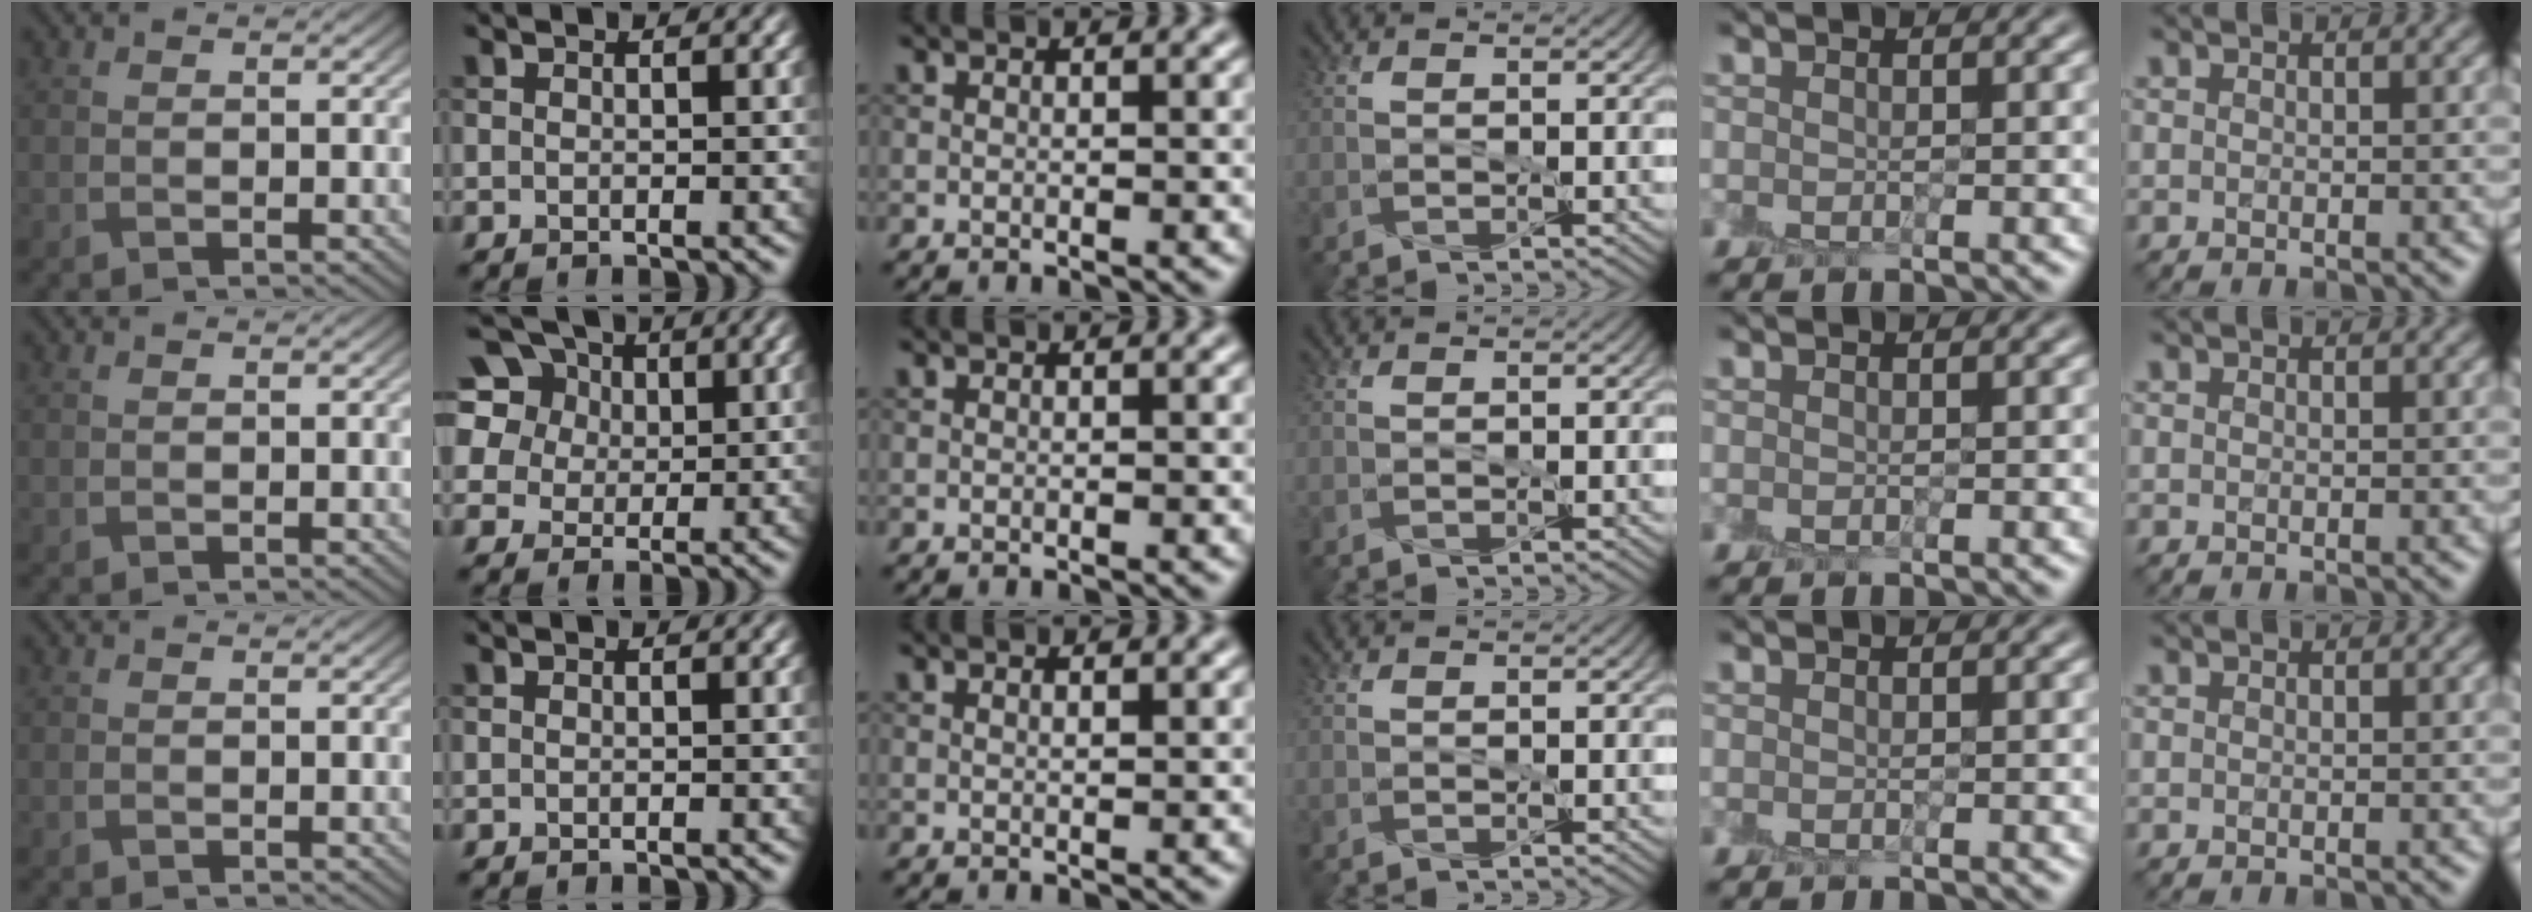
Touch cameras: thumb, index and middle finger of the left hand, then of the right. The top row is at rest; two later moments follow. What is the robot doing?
{"motion": "peel", "object": "sticky note"}